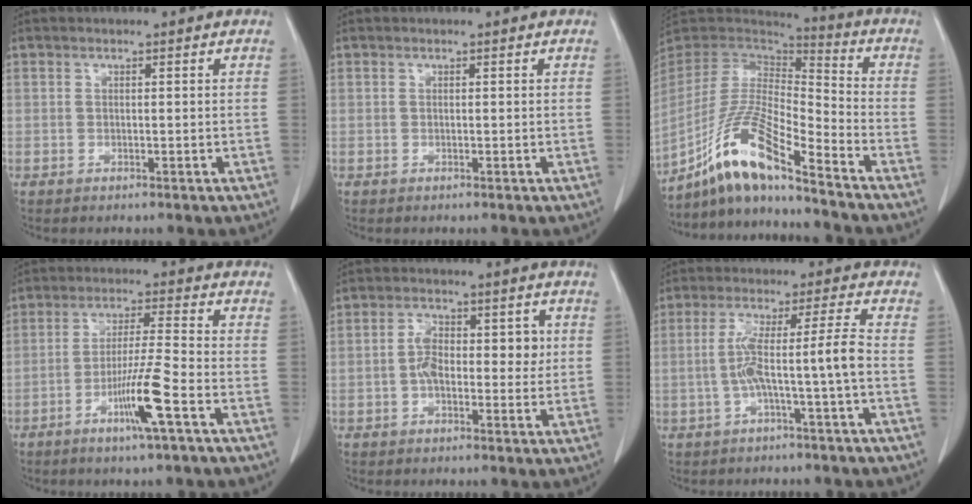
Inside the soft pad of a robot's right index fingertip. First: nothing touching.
{"total": 0.0}
{"total": 15.0, "force": [-10.8, 1.2, 10.4], "torque": [-0.206, -0.001, -0.202]}
{"total": 8.5, "force": [-3.8, -0.7, 7.5], "torque": [-0.144, -0.008, -0.071]}
{"total": 6.7, "force": [0.3, 3.5, 5.8], "torque": [-0.094, 0.024, 0.003]}
{"total": 7.3, "force": [-1.7, -1.2, 7.0], "torque": [-0.135, 0.025, -0.023]}